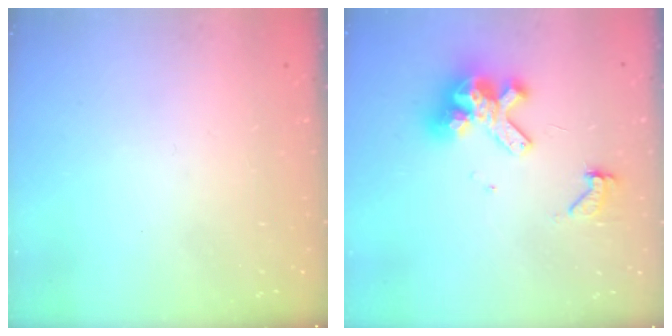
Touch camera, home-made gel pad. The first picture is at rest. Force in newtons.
{"total": 11.4, "press": 11.4, "slide": 1.4}